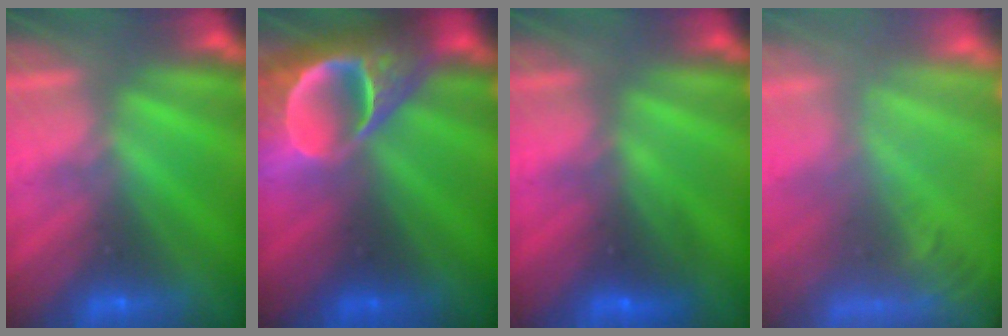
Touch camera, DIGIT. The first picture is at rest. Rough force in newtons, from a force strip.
{"total": 13.7}
{"total": 2.7}
{"total": 7.0}